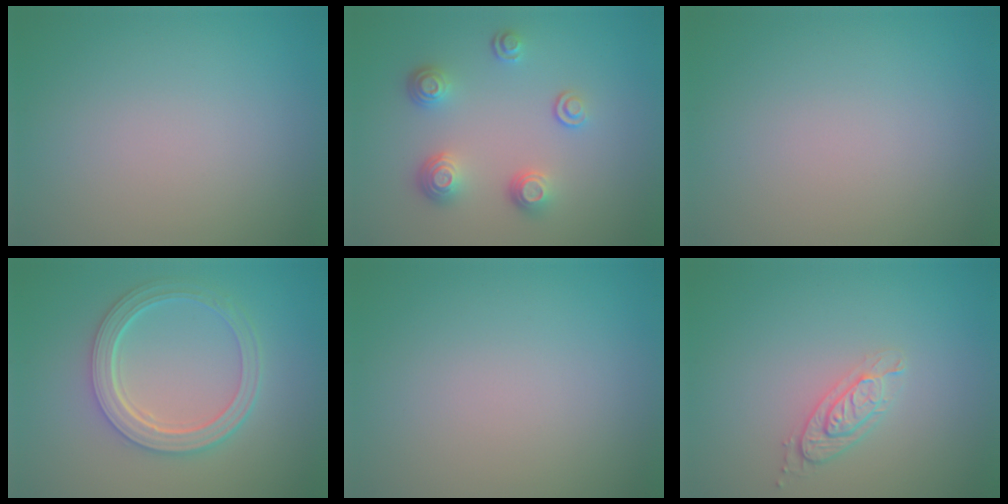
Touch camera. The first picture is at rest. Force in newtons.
{"total": 3.4, "press": 2.6, "slide": 2.1}
{"total": 0.0}
{"total": 5.0, "press": 3.9, "slide": 3.1}
{"total": 0.0}
{"total": 2.1, "press": 2.0, "slide": 0.7}